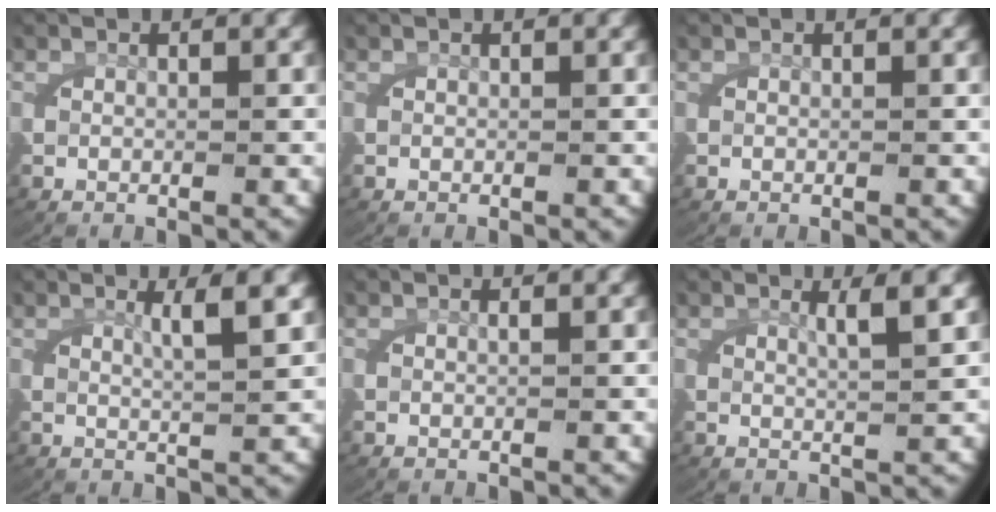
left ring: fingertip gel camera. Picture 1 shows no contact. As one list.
[{"total": 0.0}, {"total": 0.0}, {"total": 3.0, "force": [1.4, -0.2, 2.7], "torque": [-0.047, -0.003, 0.029]}, {"total": 0.5, "force": [0.1, 0.0, 0.5], "torque": [-0.012, 0.002, 0.003]}, {"total": 2.5, "force": [1.2, -0.4, 2.2], "torque": [-0.040, -0.004, 0.027]}]